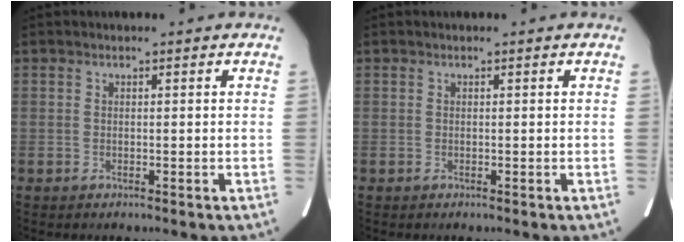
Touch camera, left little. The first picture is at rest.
{"total": 0.0}